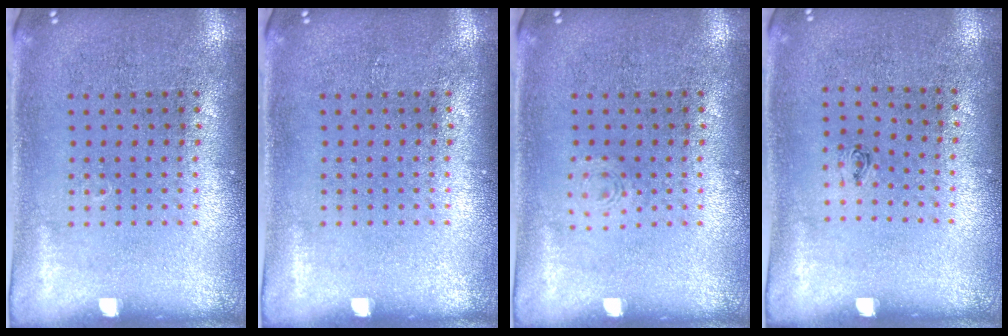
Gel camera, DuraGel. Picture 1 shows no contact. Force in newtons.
{"total": 0.0}
{"total": 0.8, "press": 0.8, "slide": 0.2}
{"total": 0.5, "press": 0.1, "slide": 0.5}